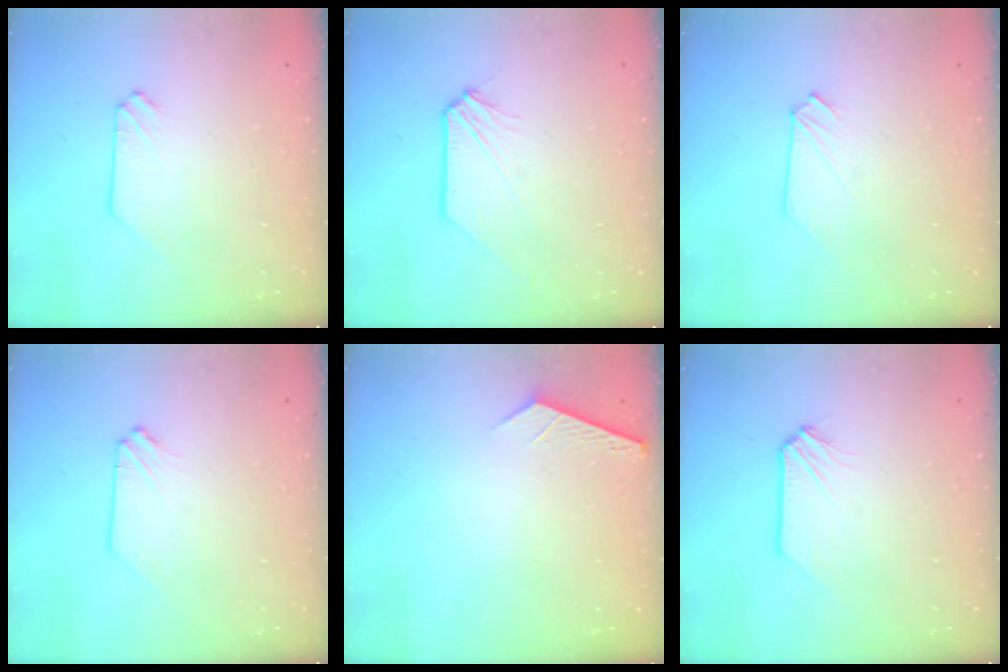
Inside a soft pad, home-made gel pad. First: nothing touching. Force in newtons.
{"total": 1.0, "press": 1.0, "slide": 0.1}
{"total": 0.0}
{"total": 0.0}
{"total": 2.8, "press": 2.8, "slide": 0.3}
{"total": 0.0}